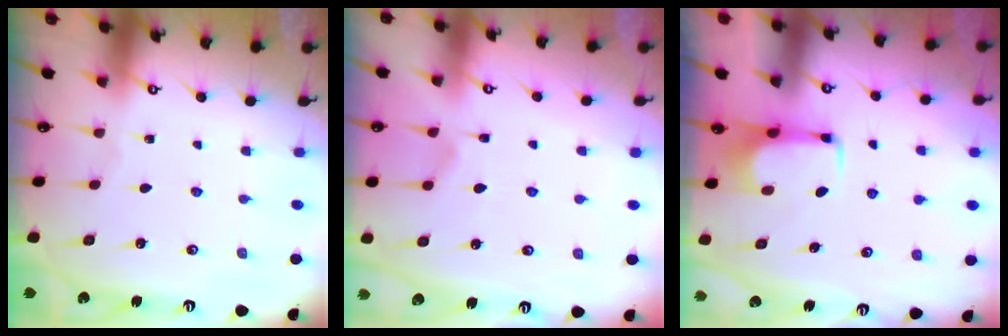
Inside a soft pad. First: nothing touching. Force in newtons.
{"total": 2.2, "press": 1.9, "slide": 1.1}
{"total": 1.5, "press": 1.5, "slide": 0.4}